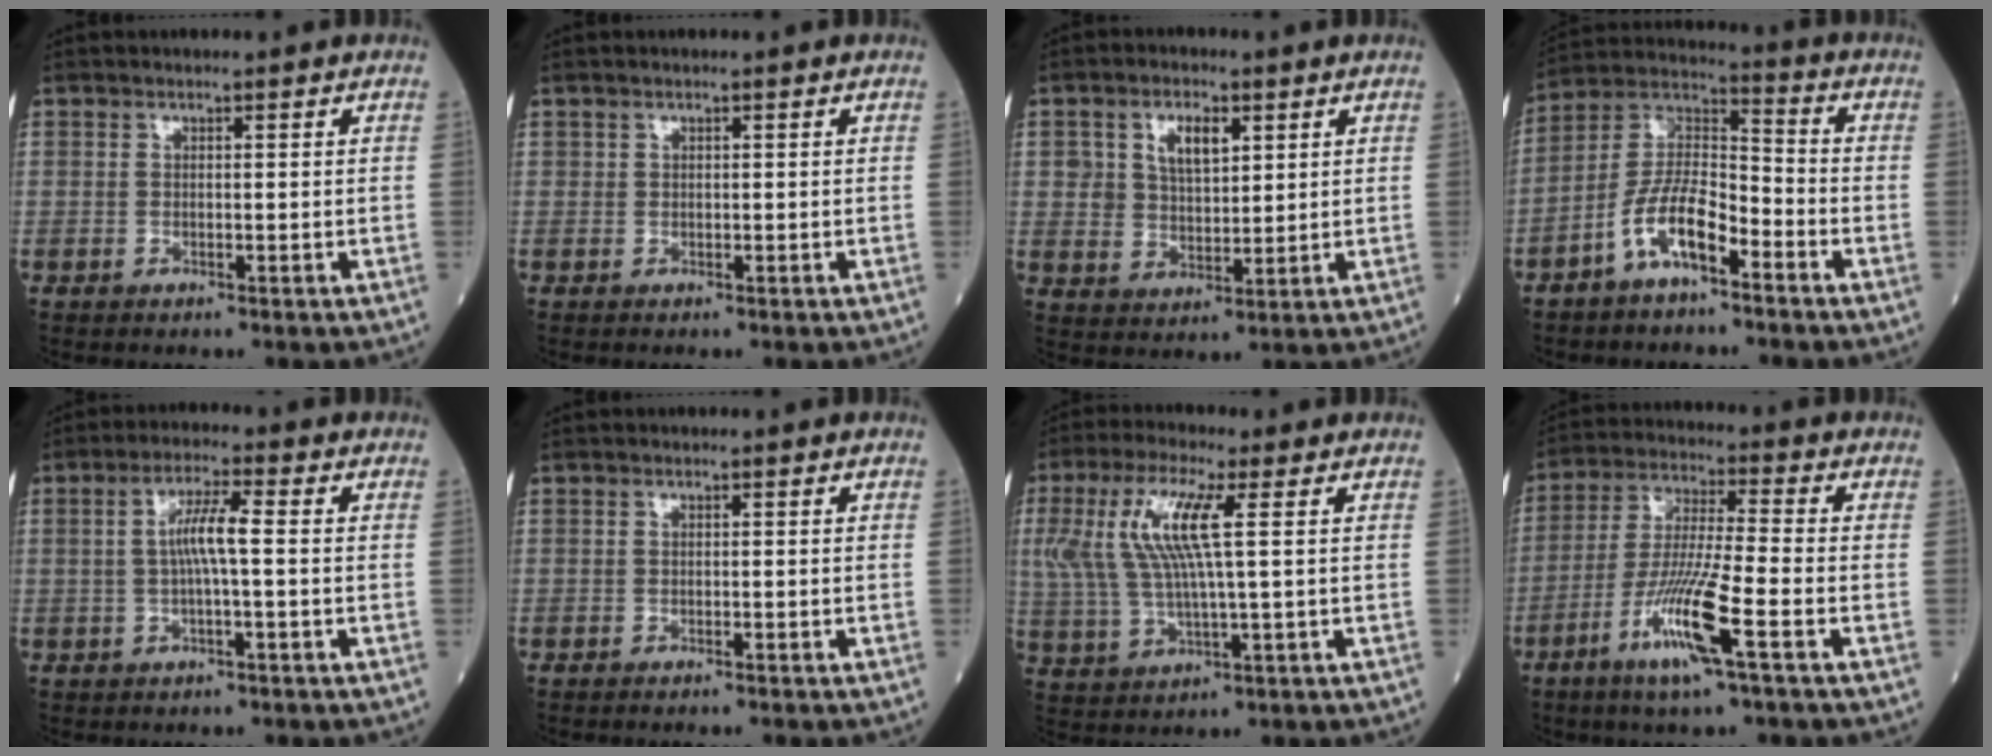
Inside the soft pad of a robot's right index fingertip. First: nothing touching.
{"total": 0.0}
{"total": 6.0, "force": [2.5, 3.6, 4.0], "torque": [-0.077, 0.012, 0.052]}
{"total": 9.7, "force": [-5.3, 3.1, 7.6], "torque": [-0.163, 0.014, -0.104]}
{"total": 5.0, "force": [0.0, 0.1, 5.0], "torque": [-0.096, 0.010, -0.001]}
{"total": 1.6, "force": [-1.4, 0.0, 0.7], "torque": [-0.010, -0.001, -0.017]}
{"total": 10.2, "force": [2.6, 1.3, 9.8], "torque": [-0.232, 0.019, 0.051]}
{"total": 11.4, "force": [-5.2, -0.1, 10.1], "torque": [-0.205, -0.015, -0.101]}